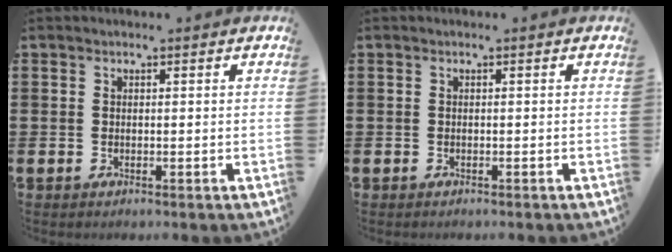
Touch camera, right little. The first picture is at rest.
{"total": 0.0}